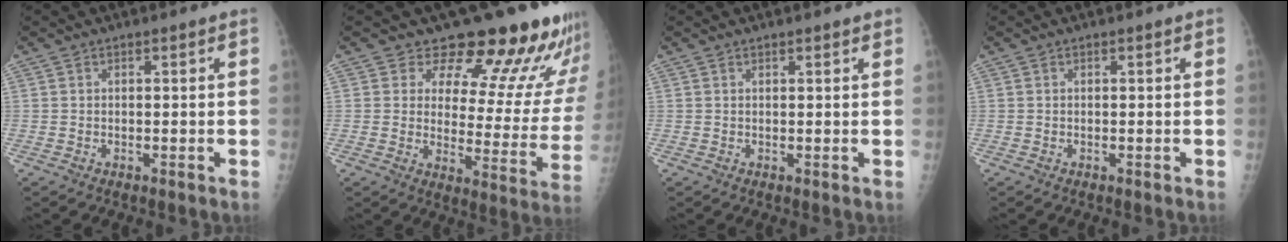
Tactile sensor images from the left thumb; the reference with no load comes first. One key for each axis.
{"total": 18.5, "fx": 15.7, "fy": 6.5, "fz": 7.5, "tx": -0.042, "ty": -0.116, "tz": 0.184}
{"total": 1.3, "fx": 1.0, "fy": 0.3, "fz": 0.7, "tx": -0.005, "ty": 0.000, "tz": 0.013}
{"total": 0.0}